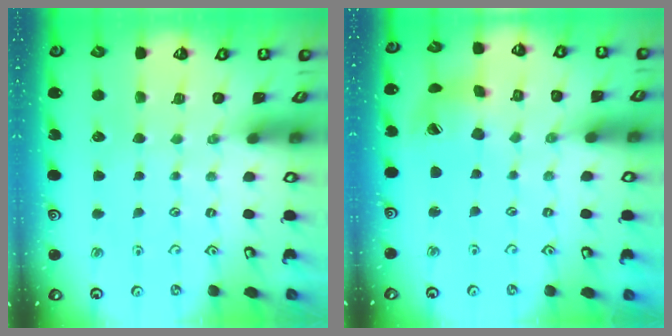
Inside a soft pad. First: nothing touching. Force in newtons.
{"total": 9.5, "press": 9.4, "slide": 1.2}